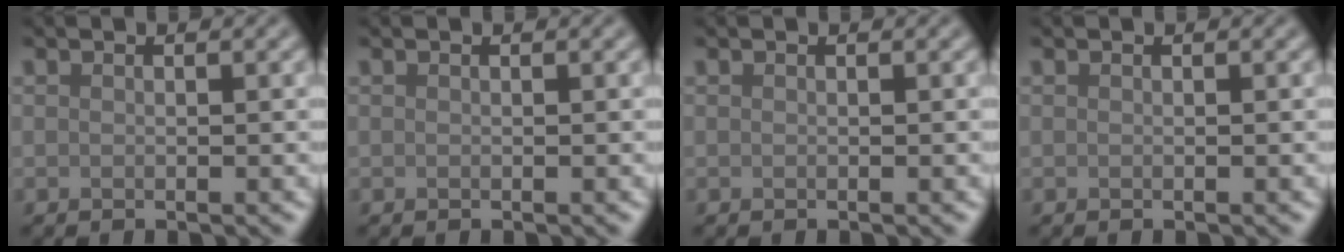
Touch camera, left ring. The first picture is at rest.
{"total": 0.0}
{"total": 0.0}
{"total": 0.0}